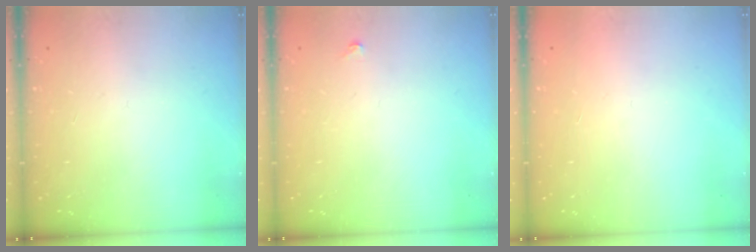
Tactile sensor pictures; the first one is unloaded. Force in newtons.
{"total": 3.0, "press": 3.0, "slide": 0.5}
{"total": 1.5, "press": 1.5, "slide": 0.1}